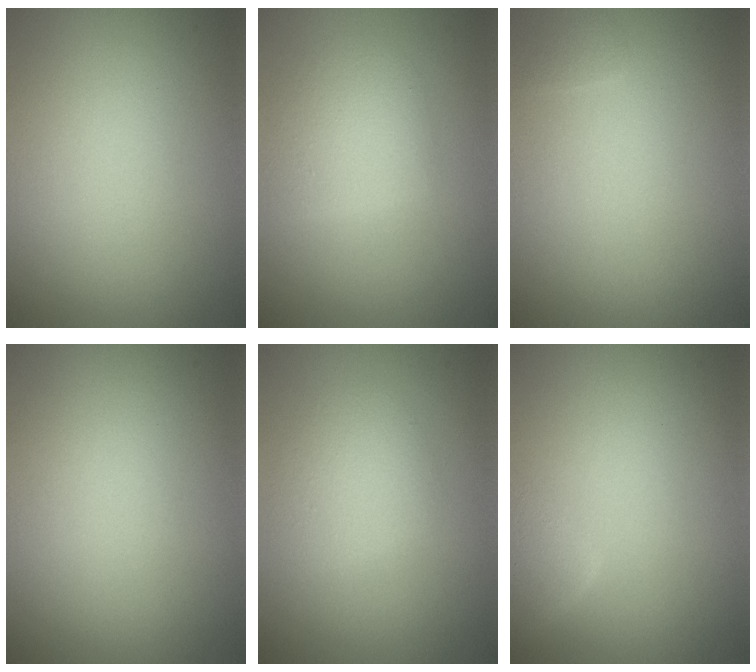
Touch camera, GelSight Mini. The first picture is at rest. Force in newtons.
{"total": 2.6, "press": 2.6, "slide": 0.1}
{"total": 0.7, "press": 0.7, "slide": 0.0}
{"total": 0.0}
{"total": 2.3, "press": 2.3, "slide": 0.2}
{"total": 2.8, "press": 2.8, "slide": 0.4}